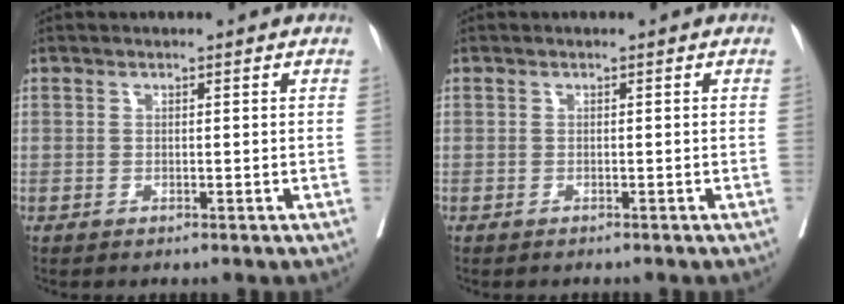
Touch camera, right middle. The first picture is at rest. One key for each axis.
{"total": 0.0}